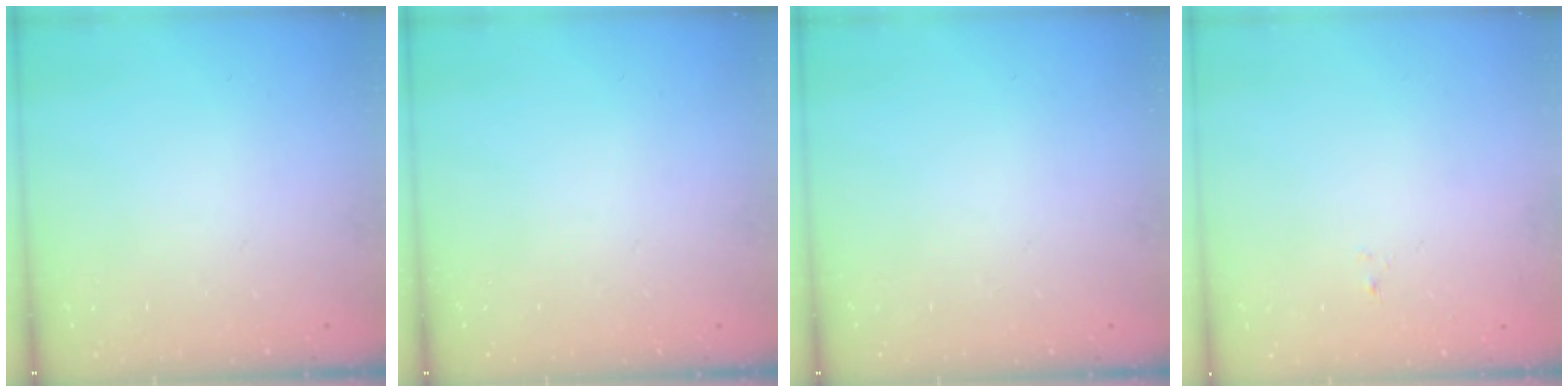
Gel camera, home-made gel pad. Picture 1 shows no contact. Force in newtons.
{"total": 0.0}
{"total": 0.0}
{"total": 0.0}